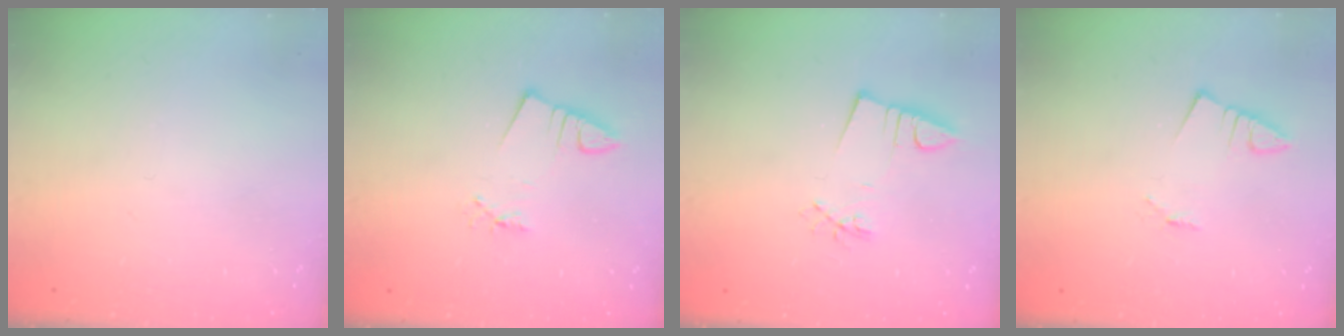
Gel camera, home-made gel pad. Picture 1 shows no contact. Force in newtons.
{"total": 1.1, "press": 1.1, "slide": 0.0}
{"total": 3.2, "press": 1.7, "slide": 2.6}
{"total": 1.2, "press": 1.2, "slide": 0.1}